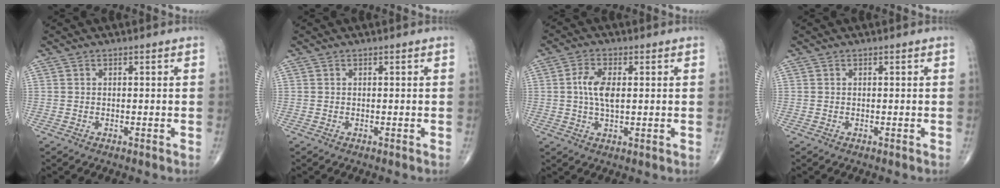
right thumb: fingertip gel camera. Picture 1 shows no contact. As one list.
[{"total": 0.0}, {"total": 5.9, "force": [0.7, 2.7, 5.2], "torque": [-0.109, 0.000, 0.009]}, {"total": 0.0}]